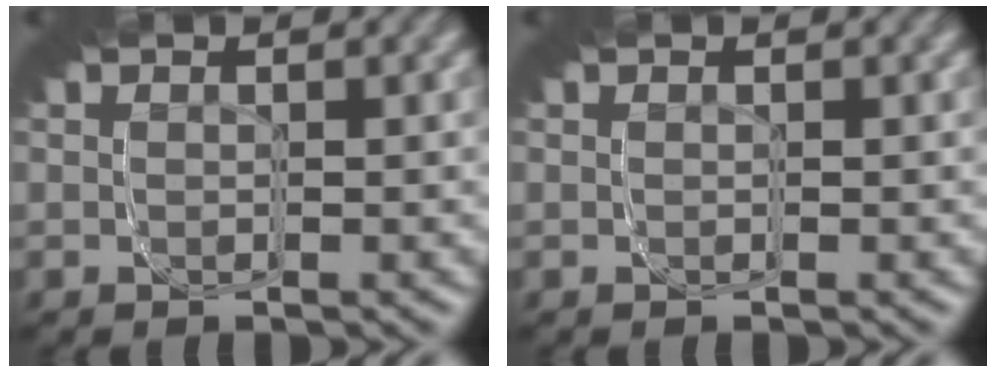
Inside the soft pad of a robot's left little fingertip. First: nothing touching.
{"total": 0.0}